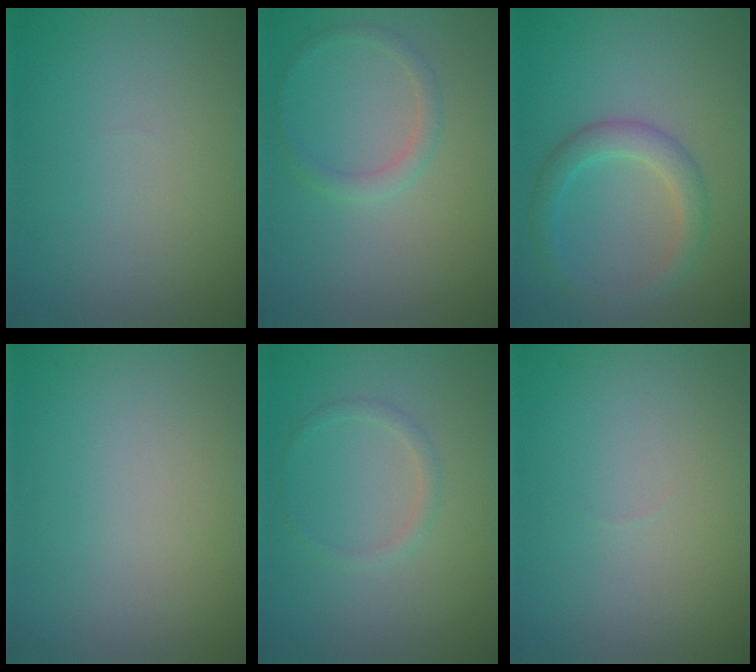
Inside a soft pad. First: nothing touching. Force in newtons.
{"total": 1.3, "press": 1.3, "slide": 0.1}
{"total": 2.9, "press": 2.8, "slide": 0.2}
{"total": 0.0}
{"total": 1.0, "press": 1.0, "slide": 0.1}
{"total": 0.0}